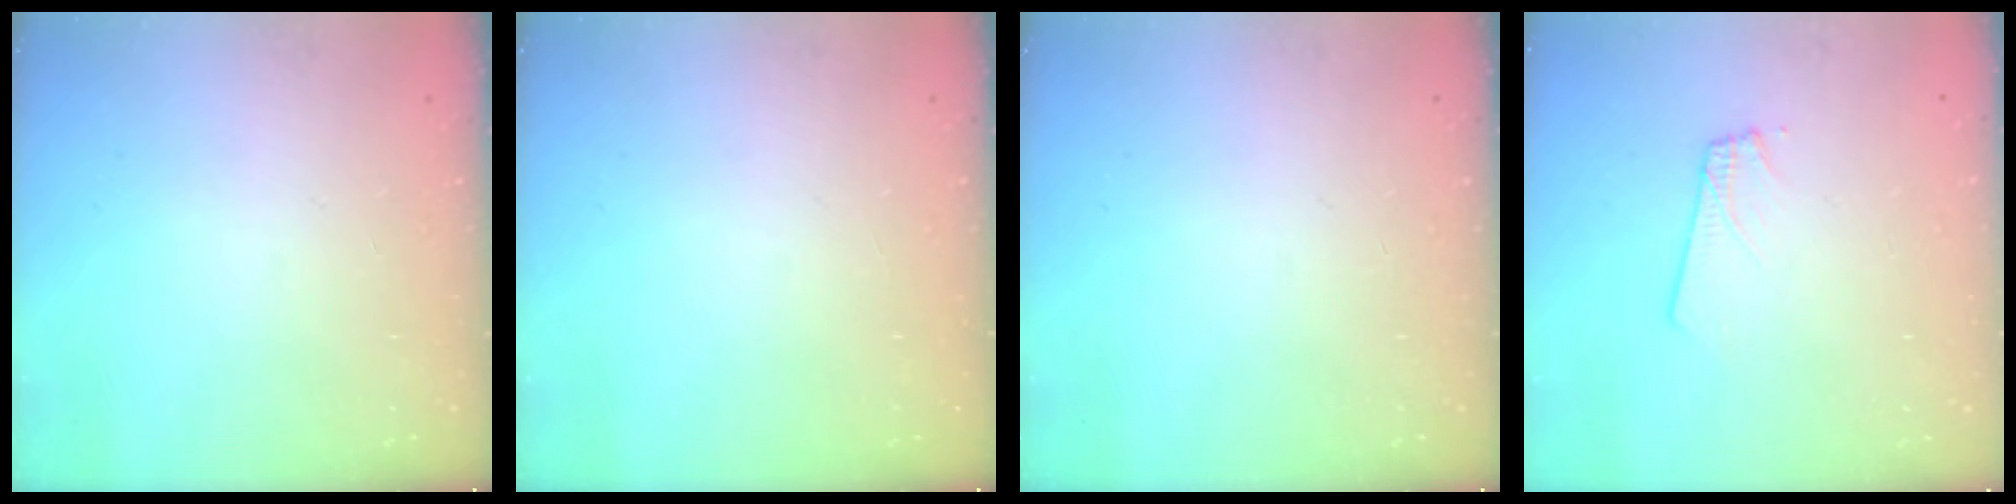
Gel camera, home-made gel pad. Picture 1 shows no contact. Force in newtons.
{"total": 0.0}
{"total": 0.0}
{"total": 2.4, "press": 2.4, "slide": 0.3}